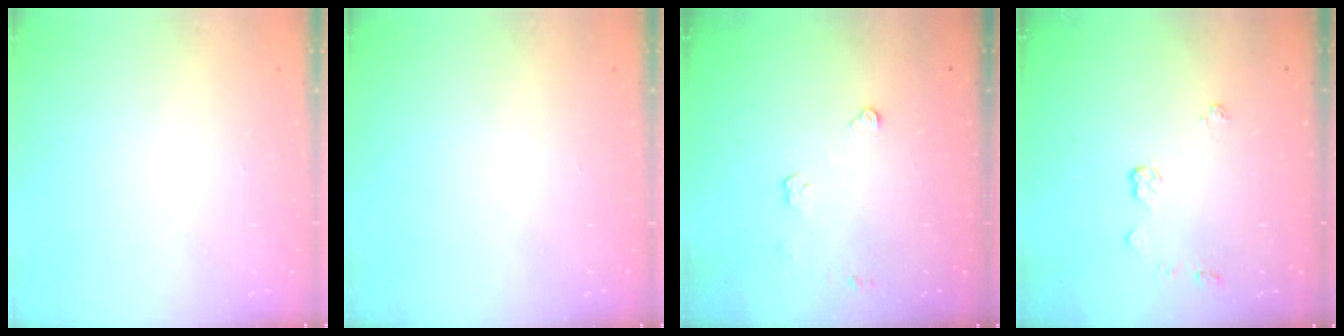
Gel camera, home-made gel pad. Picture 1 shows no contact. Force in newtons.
{"total": 0.0}
{"total": 2.9, "press": 2.9, "slide": 0.4}
{"total": 3.6, "press": 3.6, "slide": 0.4}